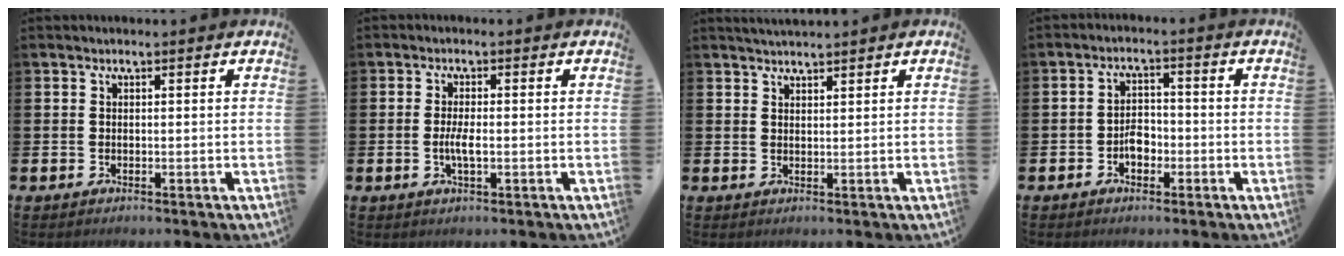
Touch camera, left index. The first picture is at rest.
{"total": 2.6, "force": [-0.4, 0.7, 2.4], "torque": [-0.045, -0.006, -0.012]}
{"total": 2.2, "force": [2.1, 0.3, 0.3], "torque": [-0.006, -0.005, 0.038]}
{"total": 3.0, "force": [-1.2, 2.1, 1.8], "torque": [-0.021, -0.001, -0.028]}